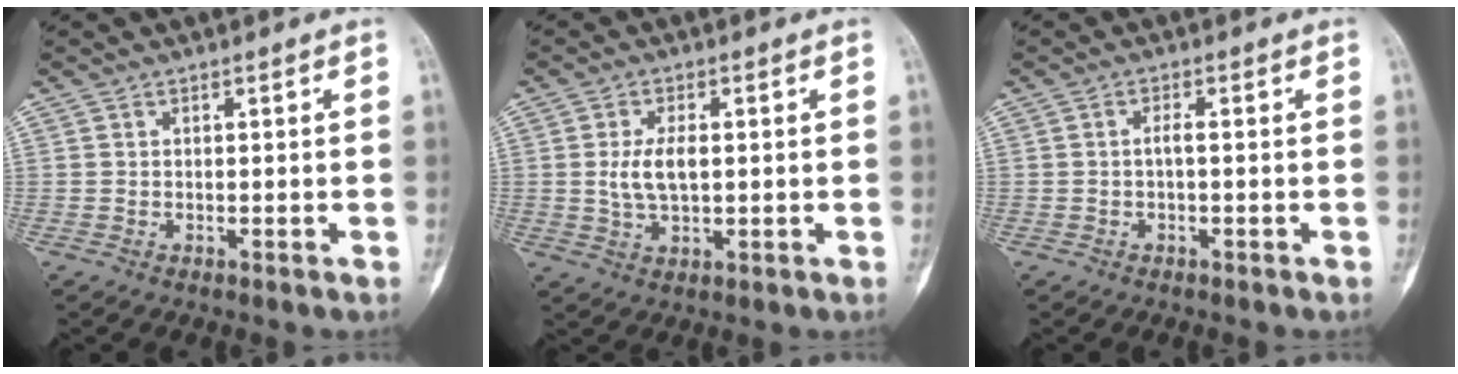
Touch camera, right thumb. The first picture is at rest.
{"total": 5.8, "force": [0.4, 2.9, 5.0], "torque": [-0.097, 0.000, 0.009]}
{"total": 1.3, "force": [-0.2, 0.3, 1.3], "torque": [-0.022, 0.004, -0.006]}